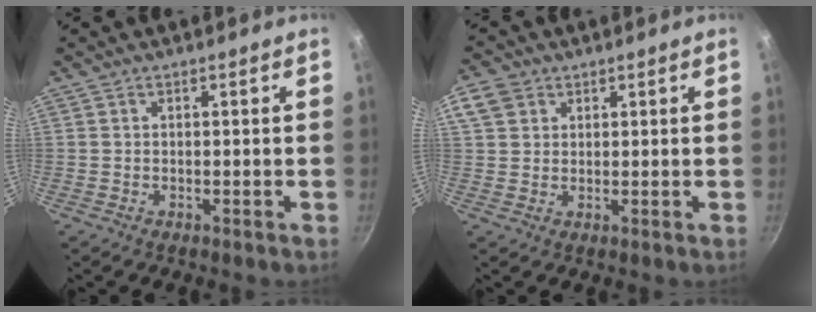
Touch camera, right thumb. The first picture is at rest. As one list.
[{"total": 5.4, "force": [2.3, 4.2, 2.3], "torque": [-0.032, 0.000, 0.038]}]